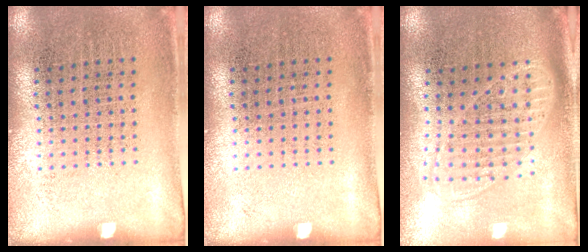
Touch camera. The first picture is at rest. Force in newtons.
{"total": 0.0}
{"total": 1.8, "press": 1.4, "slide": 1.0}